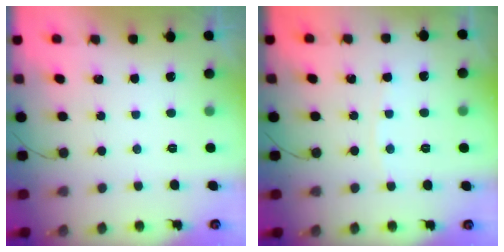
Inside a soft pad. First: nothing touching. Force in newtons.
{"total": 1.5, "press": 1.5, "slide": 0.2}